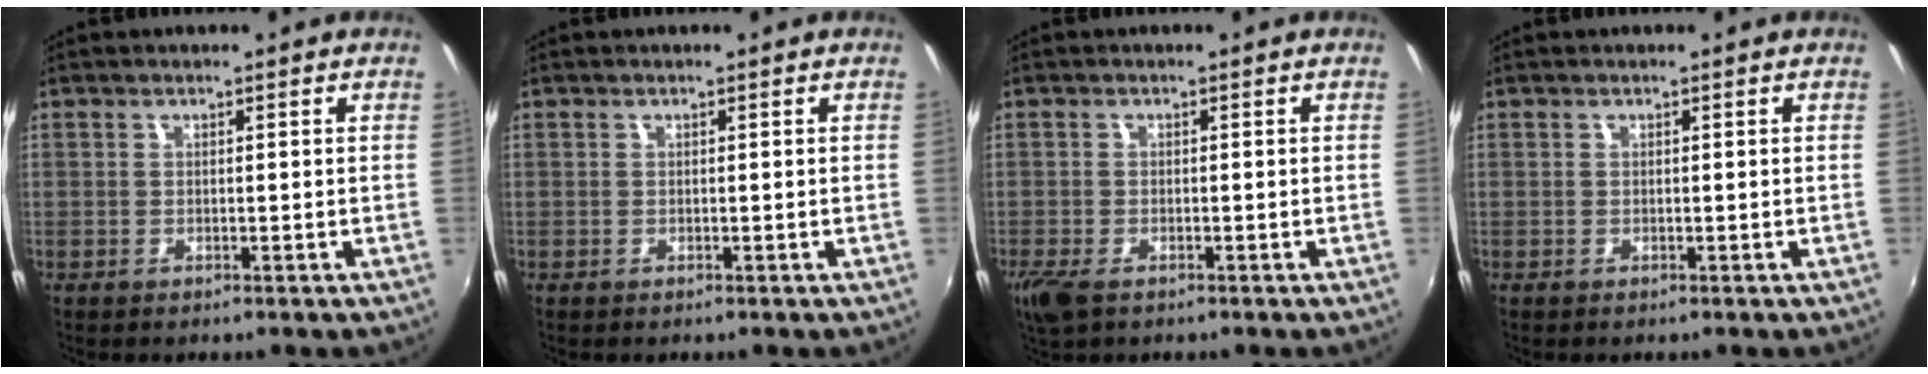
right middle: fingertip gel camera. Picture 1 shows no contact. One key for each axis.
{"total": 0.0}
{"total": 4.1, "fx": -2.5, "fy": 1.8, "fz": 2.6, "tx": -0.063, "ty": -0.016, "tz": -0.047}
{"total": 0.0}